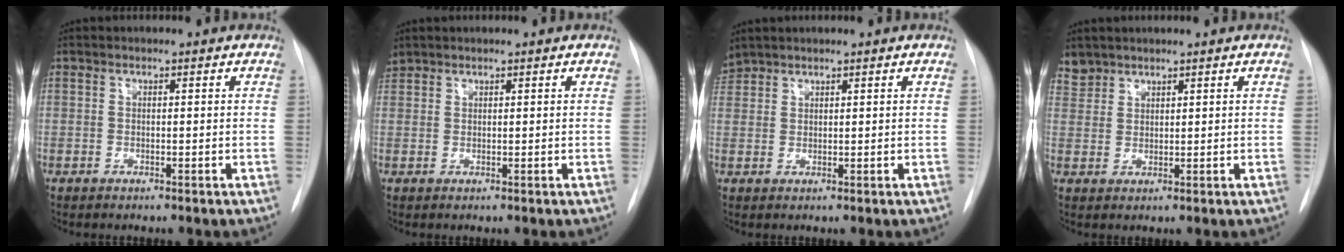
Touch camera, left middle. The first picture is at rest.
{"total": 1.6, "force": [1.5, 0.6, -0.1], "torque": [-0.005, 0.015, 0.031]}
{"total": 2.5, "force": [2.4, 0.5, 0.0], "torque": [-0.005, 0.017, 0.051]}
{"total": 2.9, "force": [2.6, 1.2, -0.3], "torque": [0.009, 0.009, 0.053]}